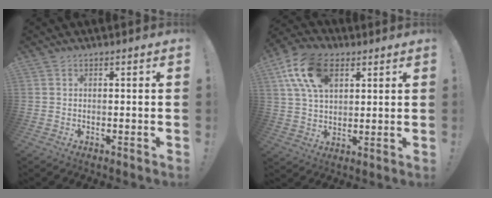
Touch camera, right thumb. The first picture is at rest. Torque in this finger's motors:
{"motor_torque": [1.91, 2.16, 0.28, 0.10, 0.09]}